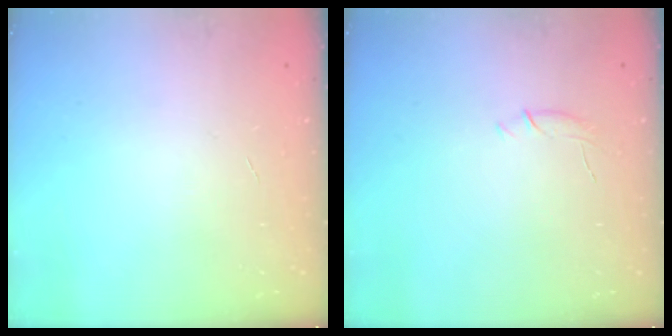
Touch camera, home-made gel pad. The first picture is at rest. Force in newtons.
{"total": 5.3, "press": 5.2, "slide": 1.2}